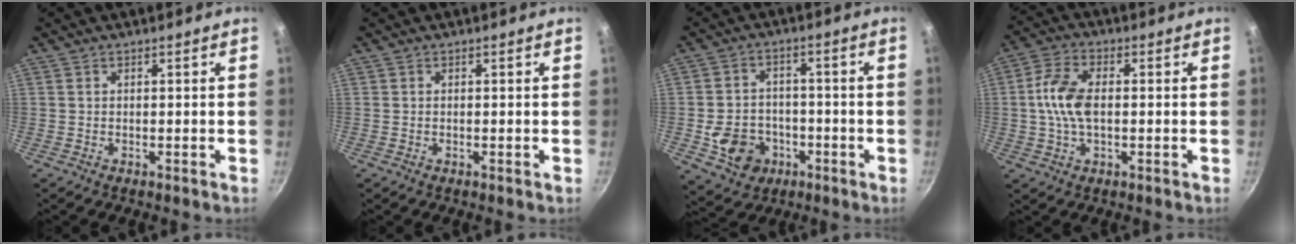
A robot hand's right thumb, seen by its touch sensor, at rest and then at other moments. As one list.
[{"total": 0.0}, {"total": 10.1, "force": [-3.3, 8.2, 4.9], "torque": [-0.063, 0.029, -0.047]}, {"total": 8.8, "force": [0.1, 5.0, 7.2], "torque": [-0.139, 0.022, -0.007]}]